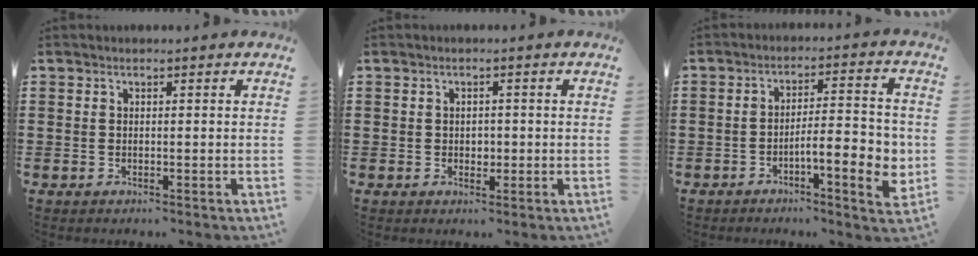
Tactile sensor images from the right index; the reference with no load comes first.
{"total": 1.4, "force": [-0.1, 1.1, 0.8], "torque": [-0.017, 0.005, -0.003]}
{"total": 8.0, "force": [-2.5, 2.2, 7.2], "torque": [-0.103, -0.004, -0.042]}